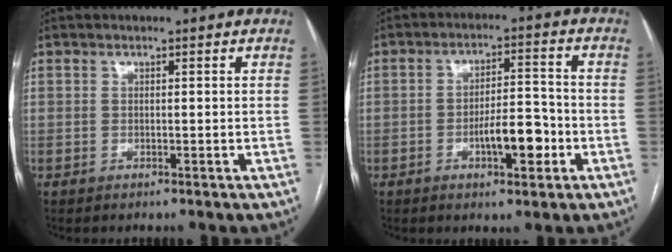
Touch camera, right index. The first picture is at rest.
{"total": 7.3, "force": [-2.7, 2.2, 6.4], "torque": [-0.101, 0.009, -0.040]}